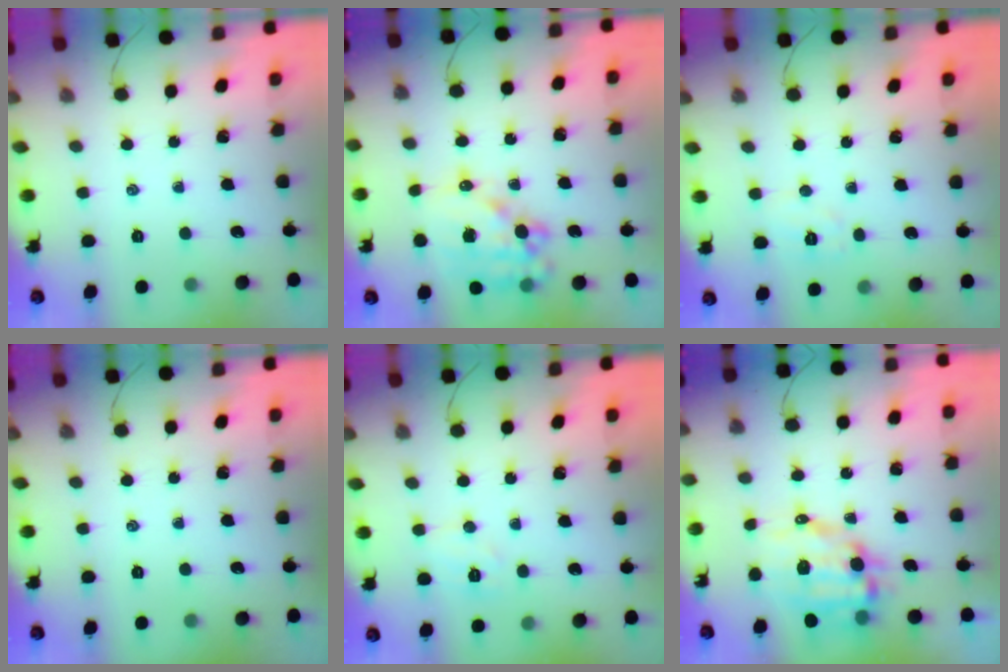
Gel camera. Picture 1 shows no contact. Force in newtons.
{"total": 15.1, "press": 14.7, "slide": 3.6}
{"total": 5.7, "press": 5.6, "slide": 1.0}
{"total": 0.0}
{"total": 5.7, "press": 5.6, "slide": 1.1}
{"total": 10.6, "press": 10.3, "slide": 2.4}